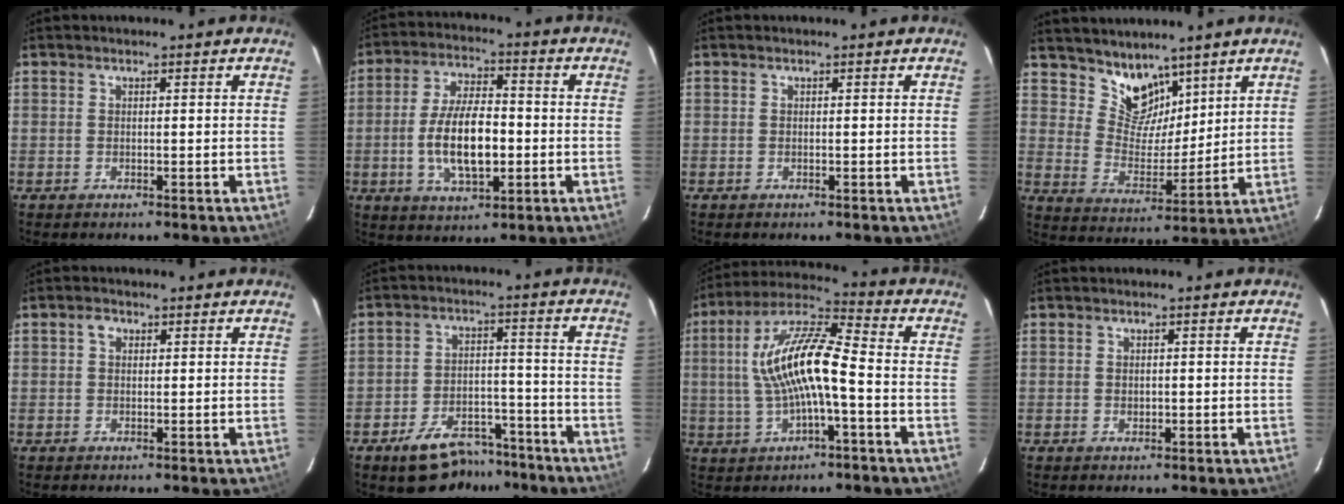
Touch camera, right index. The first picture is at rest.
{"total": 11.9, "force": [-2.1, 5.1, 10.6], "torque": [-0.209, 0.001, -0.032]}
{"total": 0.0}
{"total": 9.0, "force": [7.0, 5.2, 2.6], "torque": [-0.040, 0.002, 0.135]}
{"total": 1.7, "force": [0.6, 1.4, 0.9], "torque": [-0.015, 0.008, 0.008]}
{"total": 11.9, "force": [-8.8, 6.0, 5.3], "torque": [-0.107, 0.019, -0.119]}
{"total": 13.9, "force": [-1.1, 3.6, 13.4], "torque": [-0.265, 0.019, -0.022]}
{"total": 0.9, "force": [0.0, 0.8, 0.5], "torque": [-0.007, 0.002, 0.001]}